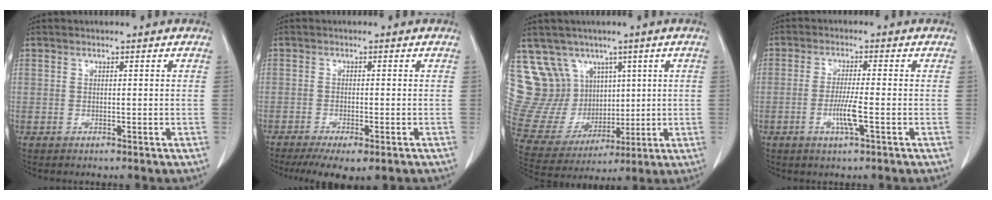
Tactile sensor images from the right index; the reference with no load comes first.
{"total": 8.5, "force": [-6.3, 2.0, 5.3], "torque": [-0.069, -0.015, -0.090]}
{"total": 15.2, "force": [7.5, 12.4, 4.8], "torque": [-0.118, 0.059, 0.179]}
{"total": 4.5, "force": [-1.4, -0.1, 4.3], "torque": [-0.084, -0.007, -0.026]}